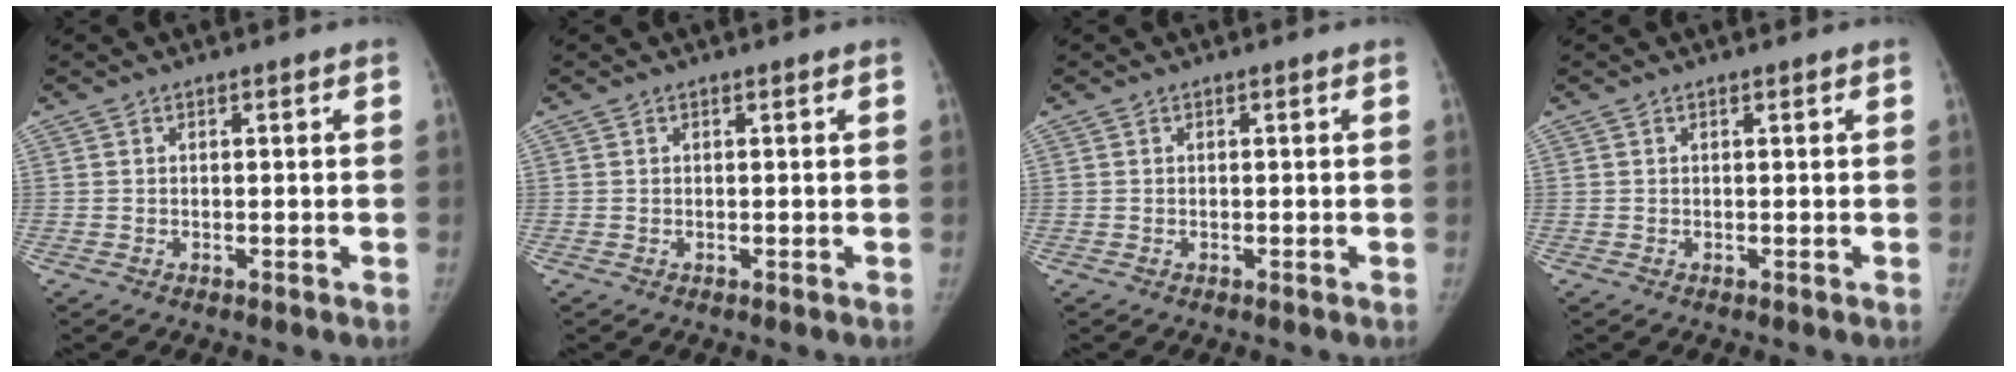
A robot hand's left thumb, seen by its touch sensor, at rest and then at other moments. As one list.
[{"total": 0.0}, {"total": 0.0}, {"total": 0.0}]